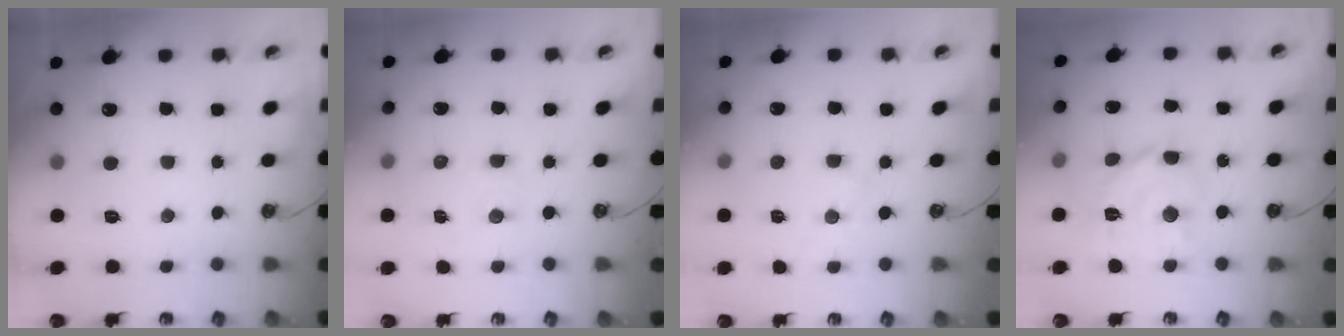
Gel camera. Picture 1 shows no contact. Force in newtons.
{"total": 3.4, "press": 3.4, "slide": 0.6}
{"total": 2.7, "press": 2.7, "slide": 0.4}
{"total": 13.0, "press": 12.9, "slide": 1.1}